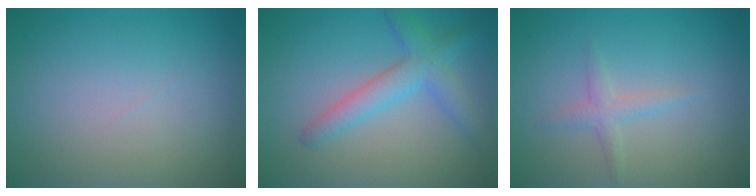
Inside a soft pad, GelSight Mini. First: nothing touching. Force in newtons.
{"total": 3.4, "press": 3.4, "slide": 0.2}
{"total": 1.5, "press": 1.5, "slide": 0.1}